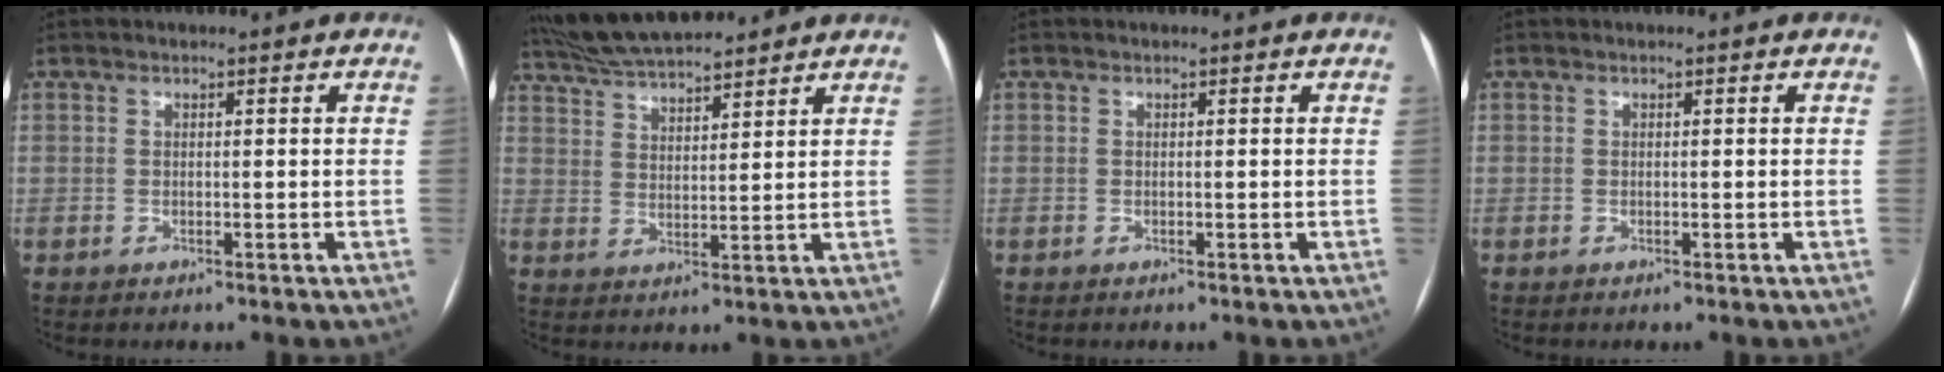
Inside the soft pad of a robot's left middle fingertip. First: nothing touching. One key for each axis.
{"total": 12.4, "fx": 11.2, "fy": 1.9, "fz": 5.0, "tx": -0.096, "ty": 0.025, "tz": 0.193}
{"total": 0.0}
{"total": 0.0}